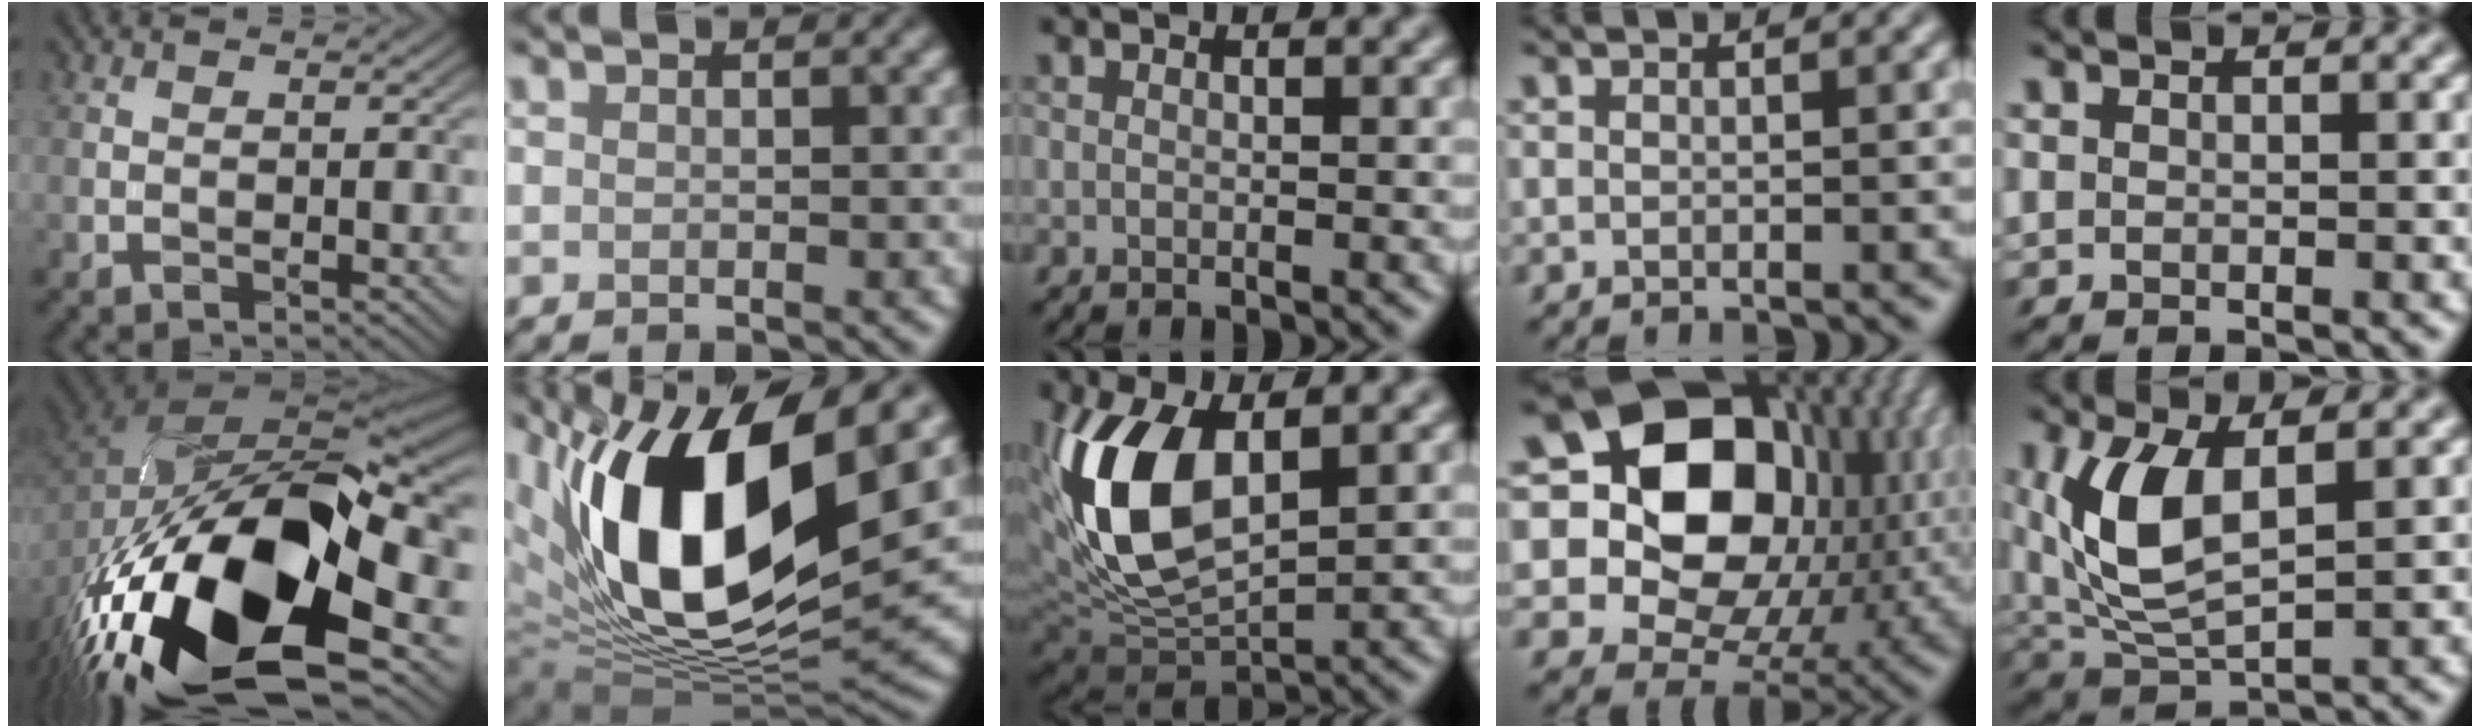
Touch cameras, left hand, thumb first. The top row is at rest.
{"thumb": {"total": 19.1, "force": [-7.1, 10.3, 14.5], "torque": [-0.310, -0.050, -0.102]}, "index": {"total": 17.7, "force": [5.3, 8.0, 14.9], "torque": [-0.271, 0.002, 0.084]}, "middle": {"total": 9.4, "force": [1.3, 4.7, 8.1], "torque": [-0.188, 0.003, 0.028]}, "ring": {"total": 18.8, "force": [3.5, 14.7, 11.1], "torque": [-0.216, 0.017, 0.083]}, "little": {"total": 6.4, "force": [0.9, 2.3, 5.9], "torque": [-0.136, 0.001, 0.013]}}